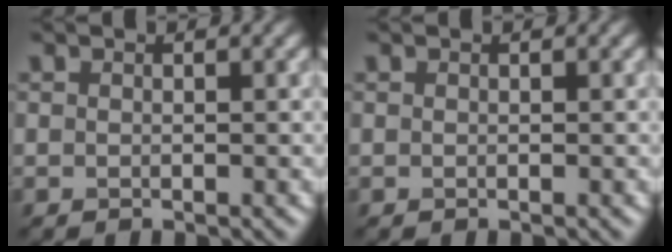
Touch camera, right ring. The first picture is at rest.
{"total": 0.0}